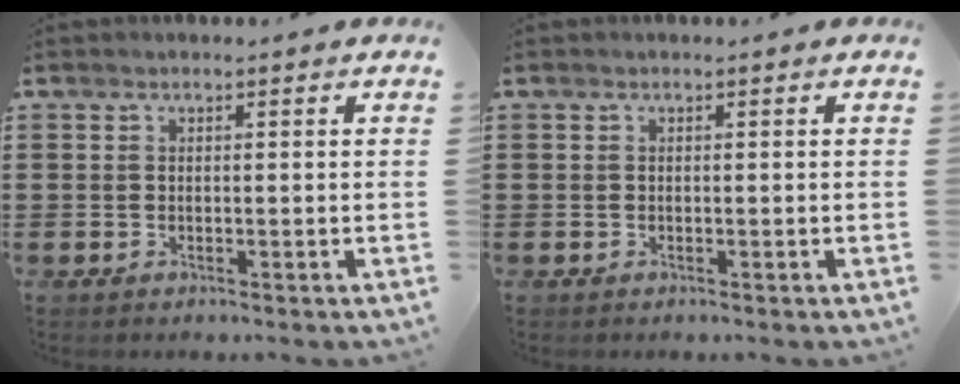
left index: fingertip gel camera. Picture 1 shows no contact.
{"total": 0.0}